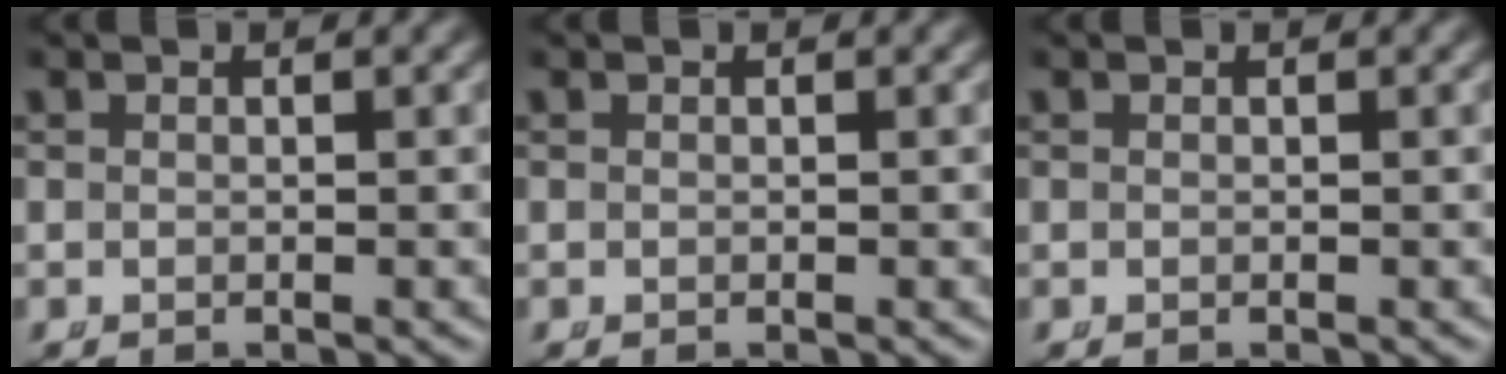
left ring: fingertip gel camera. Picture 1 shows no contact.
{"total": 0.0}
{"total": 0.0}